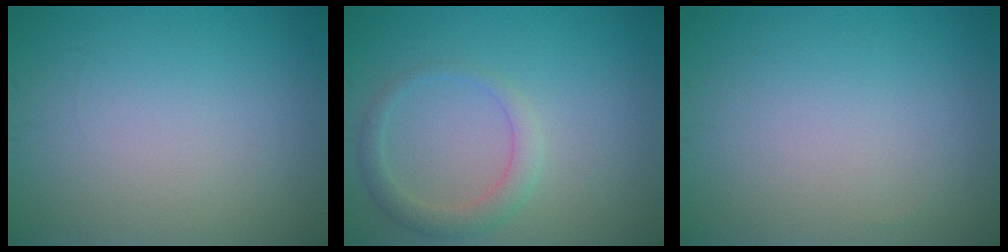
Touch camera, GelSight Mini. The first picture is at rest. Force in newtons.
{"total": 2.4, "press": 2.4, "slide": 0.1}
{"total": 0.0}